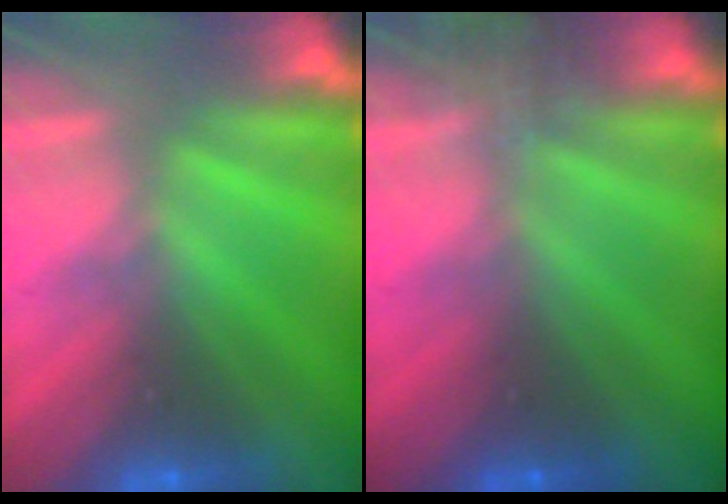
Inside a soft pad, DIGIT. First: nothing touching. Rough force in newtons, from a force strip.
{"total": 1.7}